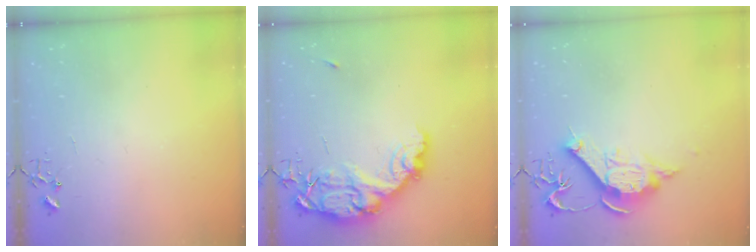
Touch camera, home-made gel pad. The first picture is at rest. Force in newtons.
{"total": 15.2, "press": 15.1, "slide": 1.5}
{"total": 13.3, "press": 13.3, "slide": 1.1}